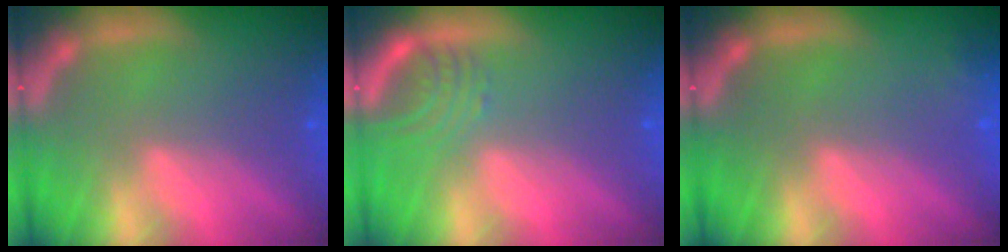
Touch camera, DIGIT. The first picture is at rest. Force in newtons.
{"total": 3.0}
{"total": 0.9}